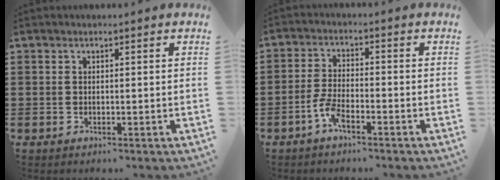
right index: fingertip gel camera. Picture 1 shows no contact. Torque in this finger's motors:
{"motor_torque": [1.74, 0.40, 0.51, 0.13]}